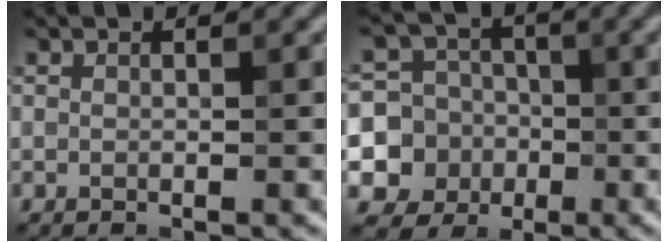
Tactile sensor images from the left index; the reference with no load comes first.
{"total": 7.0, "force": [-1.4, 6.5, 2.2], "torque": [-0.034, -0.002, -0.047]}